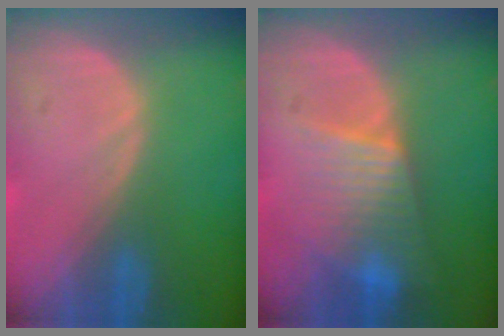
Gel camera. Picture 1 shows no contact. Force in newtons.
{"total": 6.5, "press": 6.4, "slide": 1.1}